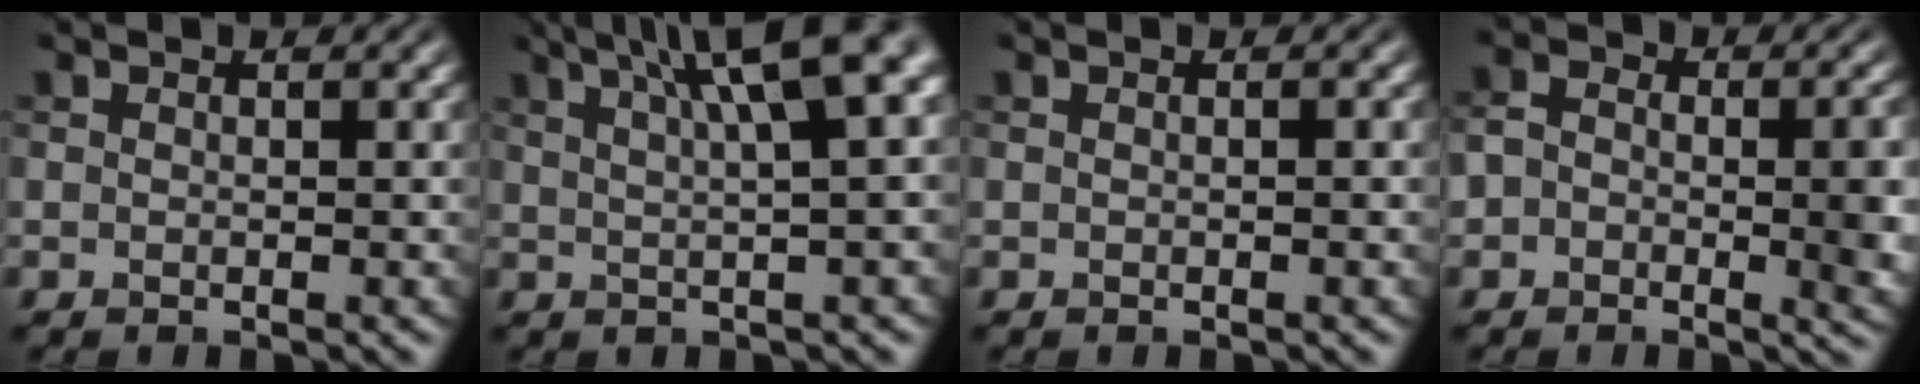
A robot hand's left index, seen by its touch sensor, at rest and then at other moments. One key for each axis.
{"total": 10.9, "fx": 5.0, "fy": 3.4, "fz": 9.0, "tx": -0.084, "ty": 0.043, "tz": 0.054}
{"total": 0.7, "fx": -0.1, "fy": 0.2, "fz": 0.7, "tx": -0.006, "ty": 0.002, "tz": -0.003}
{"total": 5.9, "fx": -1.1, "fy": 3.6, "fz": 4.6, "tx": -0.053, "ty": -0.005, "tz": -0.024}